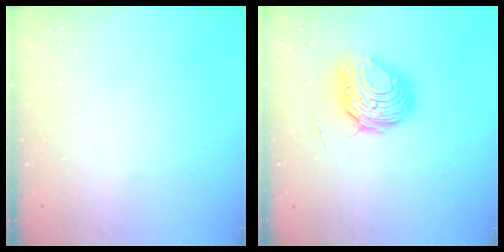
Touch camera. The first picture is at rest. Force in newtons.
{"total": 10.3, "press": 10.3, "slide": 0.7}